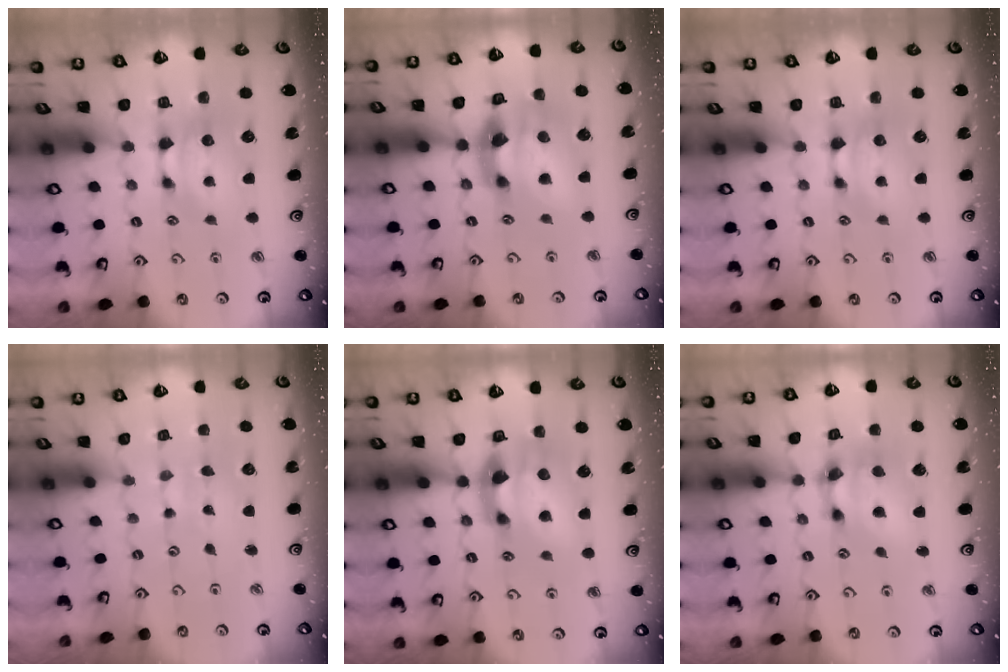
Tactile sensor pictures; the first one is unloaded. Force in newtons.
{"total": 8.0, "press": 7.6, "slide": 2.7}
{"total": 0.0}
{"total": 7.0, "press": 7.0, "slide": 0.5}
{"total": 5.9, "press": 5.6, "slide": 2.0}
{"total": 6.8, "press": 6.5, "slide": 2.0}